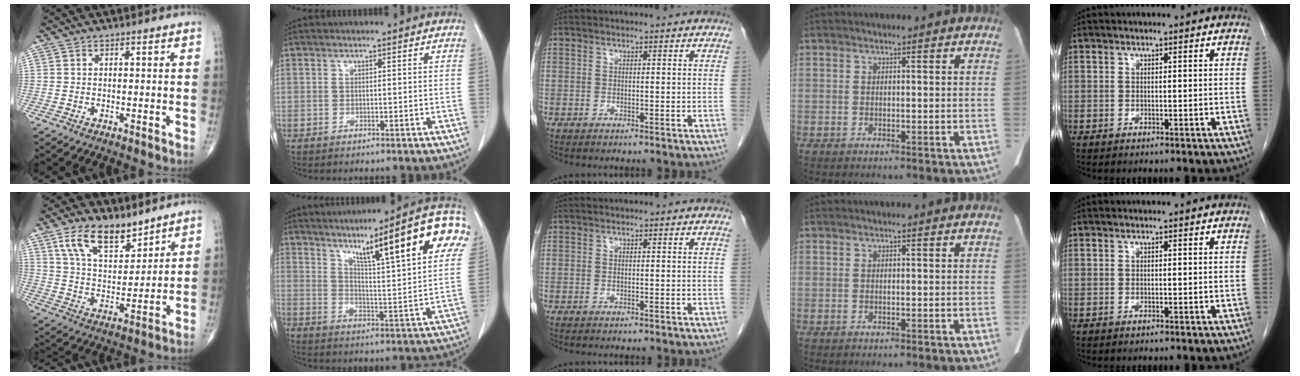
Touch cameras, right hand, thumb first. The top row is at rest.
{"thumb": {"total": 12.6, "force": [8.3, 6.1, 7.3], "torque": [-0.104, -0.050, 0.159]}, "index": {"total": 22.5, "force": [11.7, 2.1, 19.1], "torque": [-0.266, 0.017, 0.158]}}